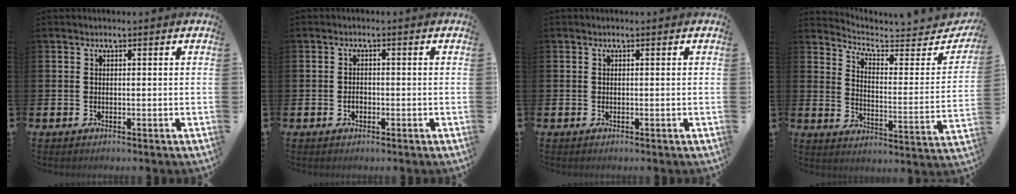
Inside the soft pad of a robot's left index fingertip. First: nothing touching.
{"total": 1.3, "force": [-0.5, 1.0, 0.7], "torque": [-0.014, 0.004, -0.010]}
{"total": 0.0}
{"total": 4.6, "force": [4.3, 0.9, 1.5], "torque": [-0.042, -0.046, 0.064]}